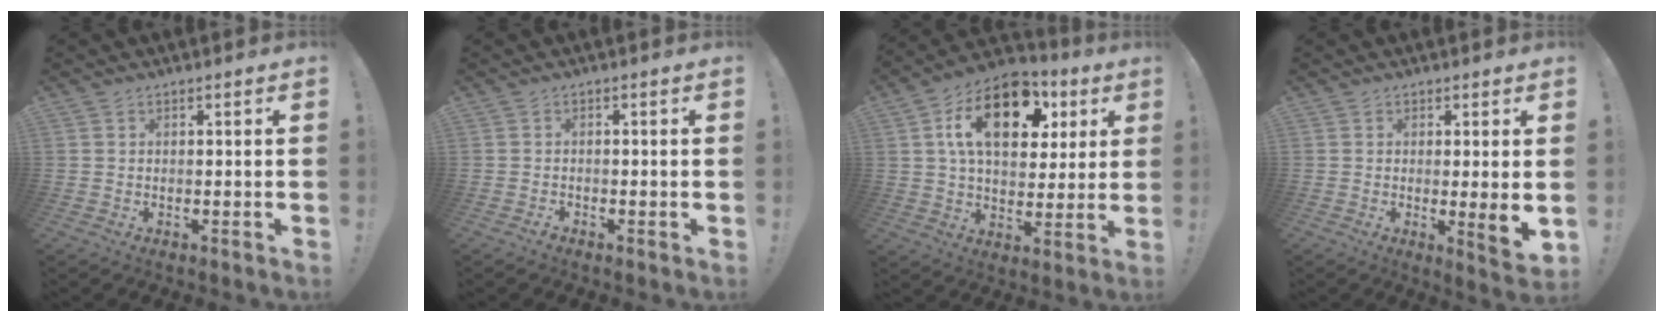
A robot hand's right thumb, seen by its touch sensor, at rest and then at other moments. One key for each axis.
{"total": 1.2, "fx": -1.1, "fy": 0.1, "fz": 0.6, "tx": -0.011, "ty": 0.002, "tz": -0.019}
{"total": 19.4, "fx": 6.8, "fy": 11.9, "fz": 13.8, "tx": -0.216, "ty": -0.010, "tz": 0.120}
{"total": 5.6, "fx": 0.1, "fy": 0.2, "fz": 5.6, "tx": -0.069, "ty": -0.017, "tz": 0.006}